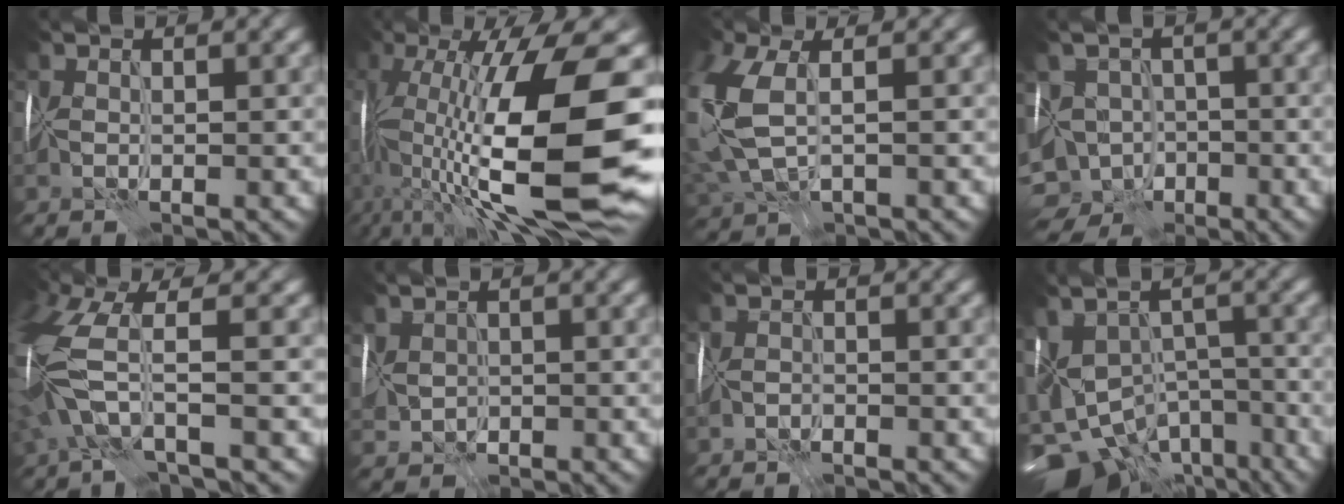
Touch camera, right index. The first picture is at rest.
{"total": 18.2, "force": [-0.4, 6.6, 16.9], "torque": [-0.306, -0.002, -0.001]}
{"total": 7.2, "force": [0.7, 4.4, 5.7], "torque": [-0.180, -0.008, 0.021]}
{"total": 6.7, "force": [-4.8, 4.3, 1.9], "torque": [-0.009, -0.012, -0.078]}
{"total": 6.2, "force": [-1.5, 2.2, 5.6], "torque": [-0.149, 0.005, -0.039]}
{"total": 1.3, "force": [-0.3, 1.2, 0.3], "torque": [-0.009, 0.001, -0.001]}
{"total": 1.2, "force": [-1.0, 0.0, -0.6], "torque": [0.010, 0.004, -0.022]}
{"total": 11.9, "force": [-5.9, 7.5, 7.0], "torque": [-0.128, -0.011, -0.073]}